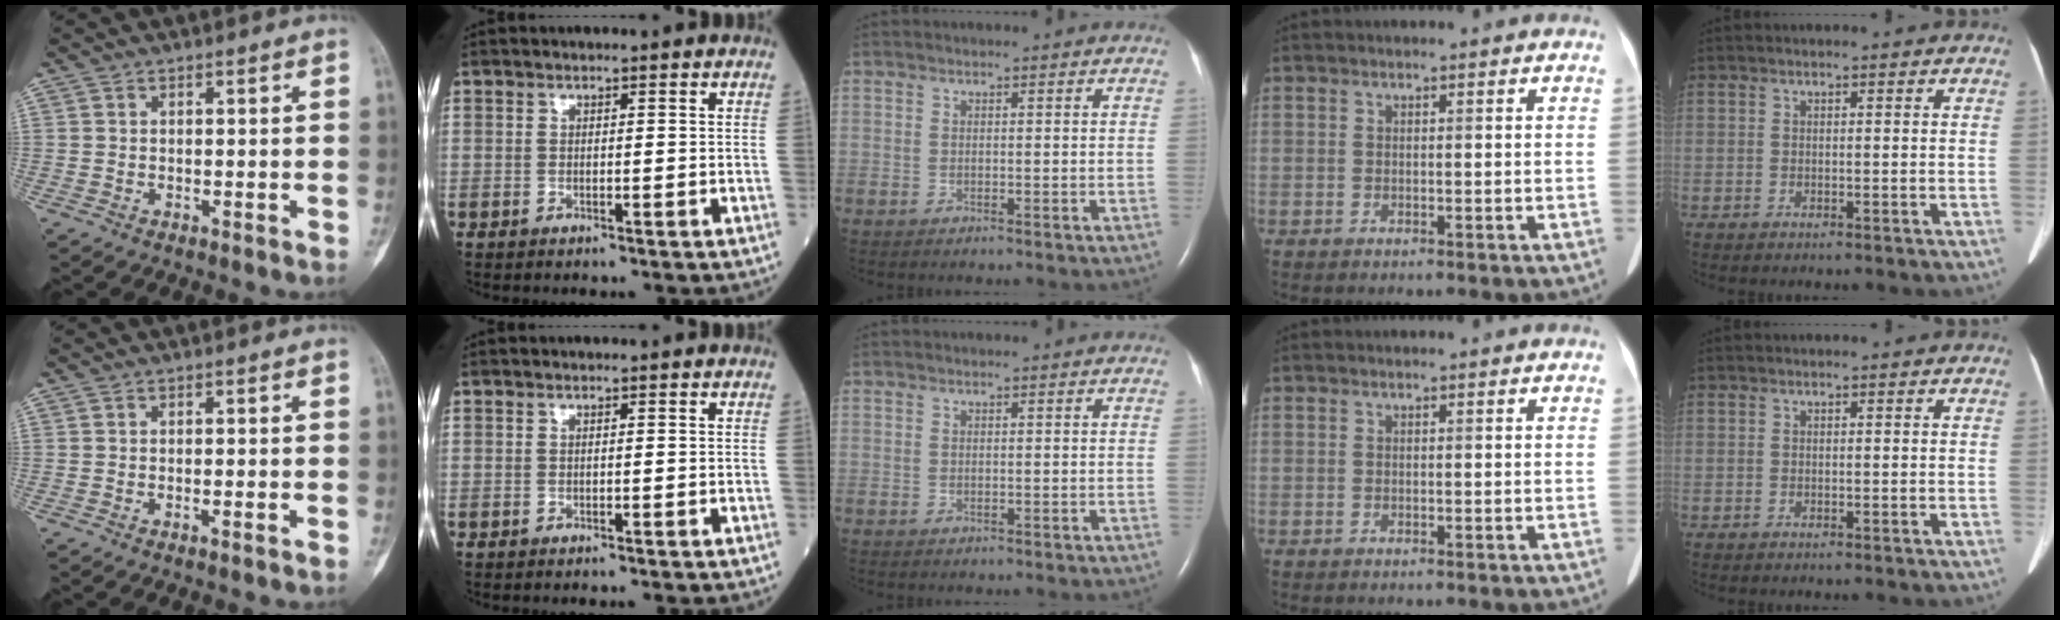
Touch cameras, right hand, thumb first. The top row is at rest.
{"thumb": {"total": 1.0, "force": [-0.7, 0.0, 0.8], "torque": [-0.017, 0.003, -0.009]}, "index": {"total": 1.1, "force": [-1.0, -0.1, 0.5], "torque": [-0.002, 0.002, -0.014]}}